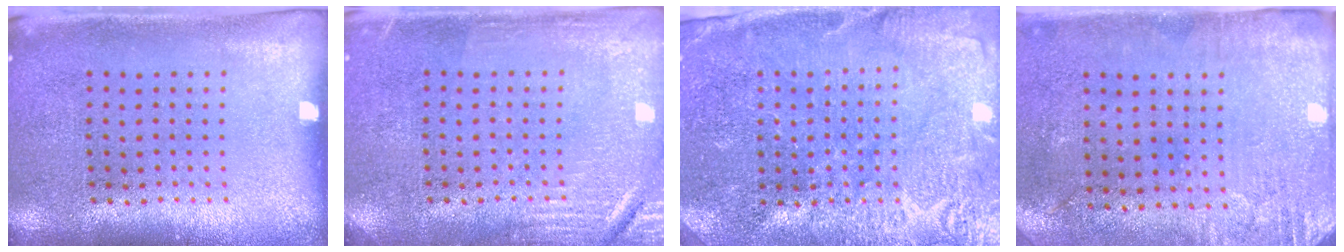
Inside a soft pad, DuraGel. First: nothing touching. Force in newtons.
{"total": 2.9, "press": 2.9, "slide": 0.3}
{"total": 3.5, "press": 3.4, "slide": 0.6}
{"total": 2.7, "press": 2.3, "slide": 1.5}